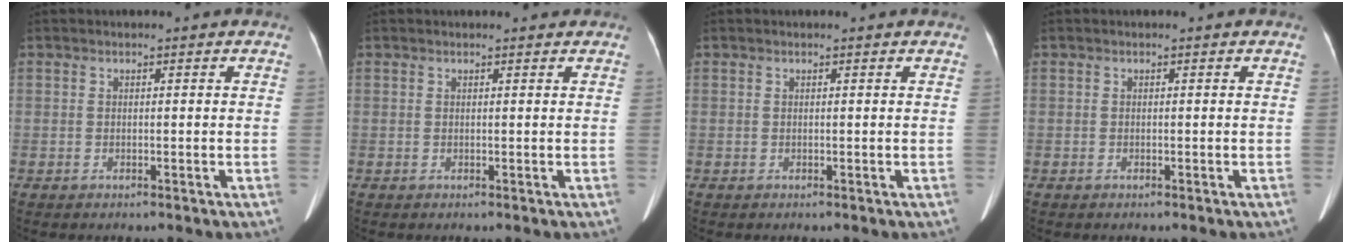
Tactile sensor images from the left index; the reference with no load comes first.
{"total": 1.6, "force": [1.5, 0.3, 0.4], "torque": [-0.011, 0.008, 0.015]}
{"total": 0.5, "force": [0.5, 0.0, 0.1], "torque": [-0.003, 0.001, 0.004]}
{"total": 0.0}